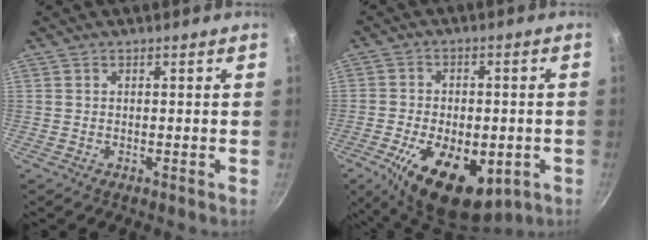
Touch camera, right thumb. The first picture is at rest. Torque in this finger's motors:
{"motor_torque": [0.12, 0.94, 1.49, -0.70, 0.20]}